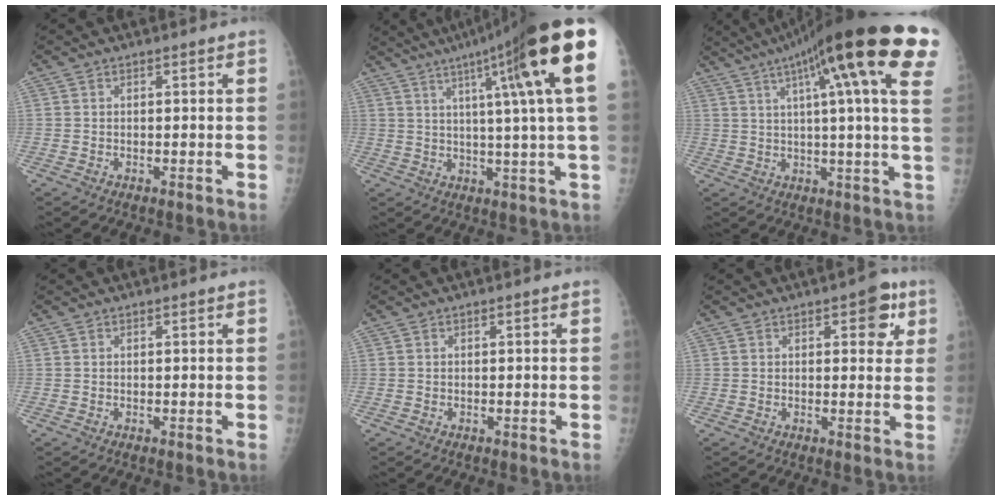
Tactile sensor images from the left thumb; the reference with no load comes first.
{"total": 20.1, "force": [8.6, 0.0, 18.2], "torque": [-0.259, -0.006, 0.116]}
{"total": 25.2, "force": [12.2, 3.2, 21.8], "torque": [-0.294, 0.008, 0.157]}
{"total": 0.0}
{"total": 0.0}
{"total": 5.6, "force": [2.4, 2.8, 4.3], "torque": [-0.023, -0.004, 0.020]}